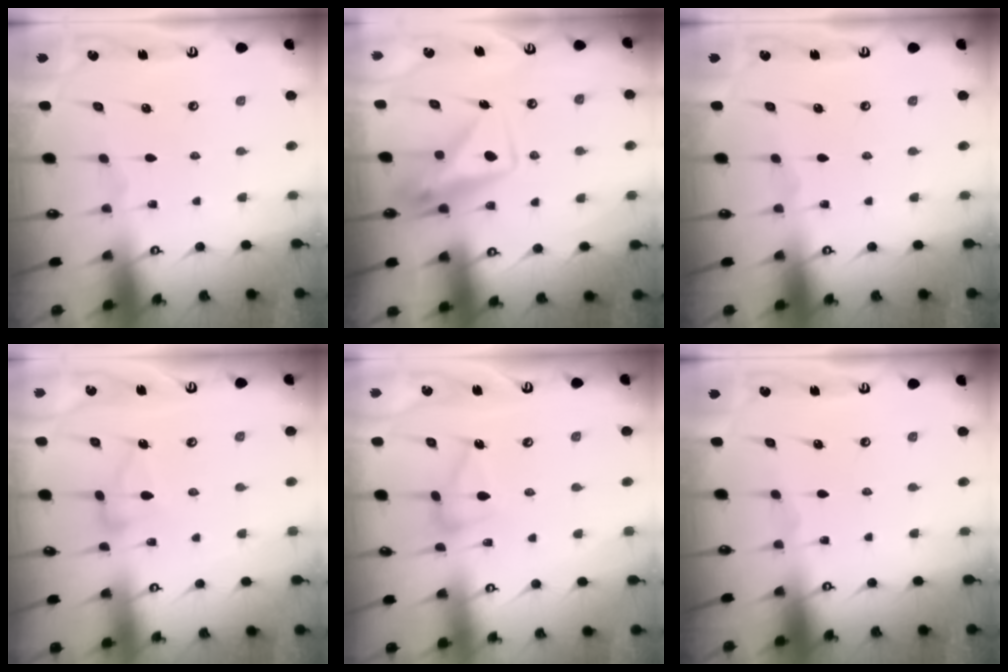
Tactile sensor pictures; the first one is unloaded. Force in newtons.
{"total": 10.7, "press": 10.6, "slide": 0.5}
{"total": 0.0}
{"total": 5.3, "press": 5.3, "slide": 0.3}
{"total": 9.3, "press": 9.2, "slide": 0.5}
{"total": 0.0}